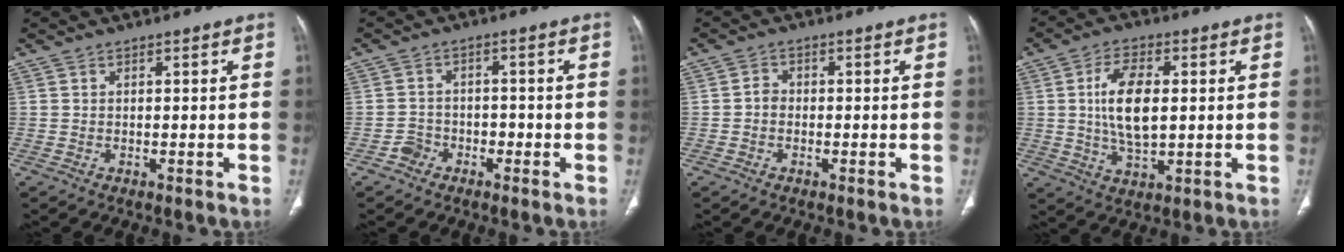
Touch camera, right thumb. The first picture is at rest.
{"total": 3.2, "force": [-1.9, 2.5, 0.5], "torque": [0.004, 0.021, -0.037]}
{"total": 2.0, "force": [-0.4, 1.6, 1.0], "torque": [-0.011, 0.008, -0.012]}
{"total": 10.2, "force": [1.1, 5.0, 8.9], "torque": [-0.165, -0.006, 0.023]}